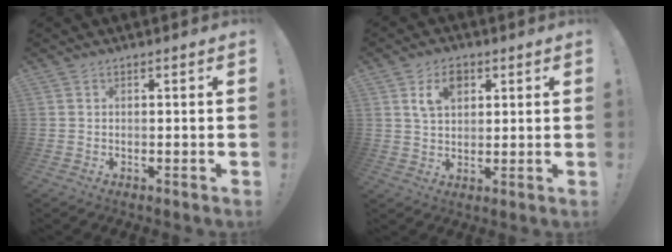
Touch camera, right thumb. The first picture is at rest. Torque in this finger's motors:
{"motor_torque": [0.08, 1.45, 0.46, 0.64, 0.00]}